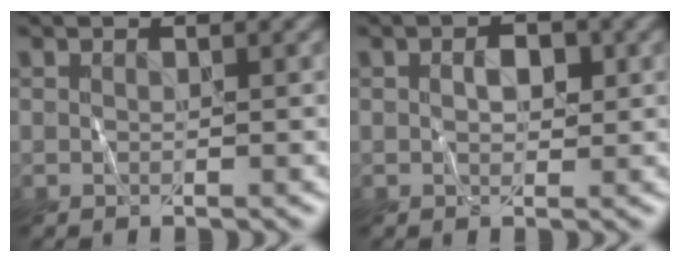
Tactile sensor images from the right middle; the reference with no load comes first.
{"total": 1.8, "force": [0.4, 1.1, 1.4], "torque": [-0.021, 0.004, 0.005]}